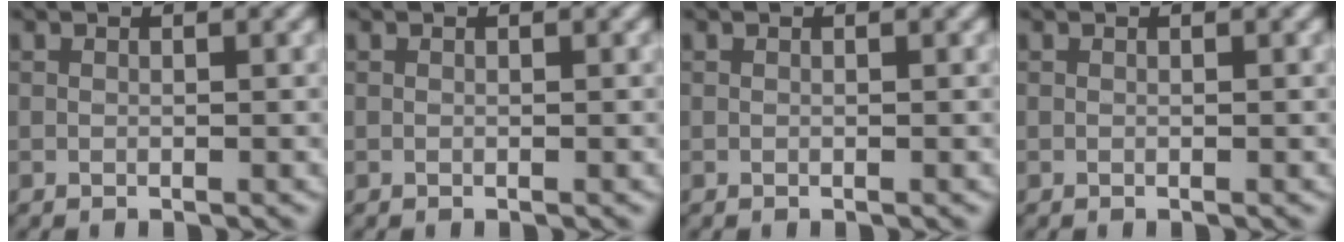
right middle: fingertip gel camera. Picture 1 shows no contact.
{"total": 0.0}
{"total": 0.0}
{"total": 0.0}